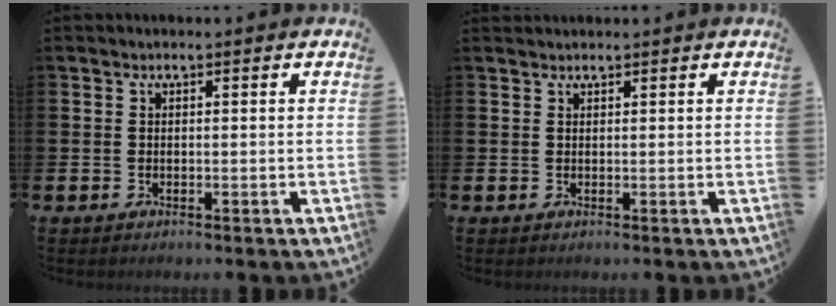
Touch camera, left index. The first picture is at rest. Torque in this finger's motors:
{"motor_torque": [-0.02, -0.08, -0.07, -0.01]}